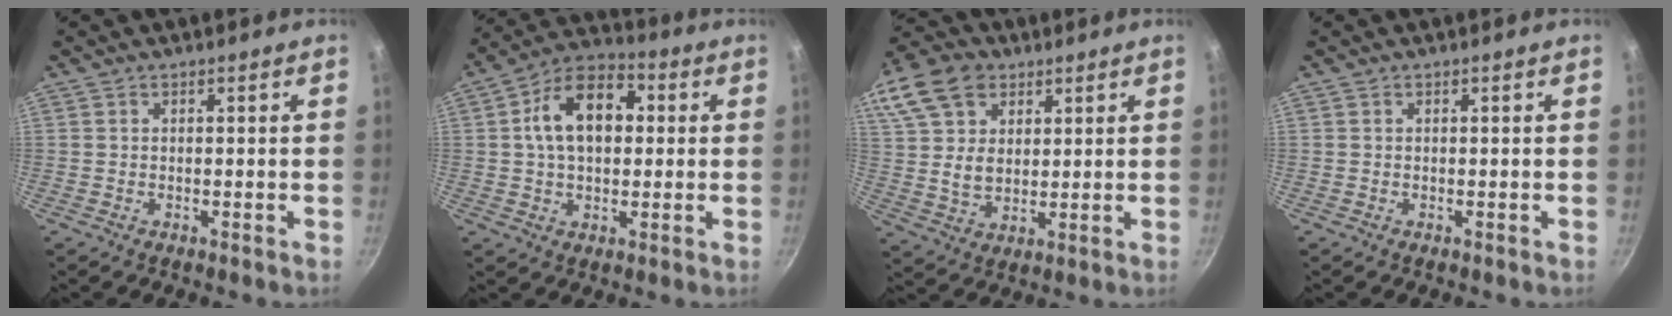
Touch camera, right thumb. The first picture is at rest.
{"total": 13.7, "force": [2.1, 8.9, 10.1], "torque": [-0.134, 0.026, 0.019]}
{"total": 20.3, "force": [9.6, 14.2, 10.8], "torque": [-0.241, 0.015, 0.178]}
{"total": 0.0}